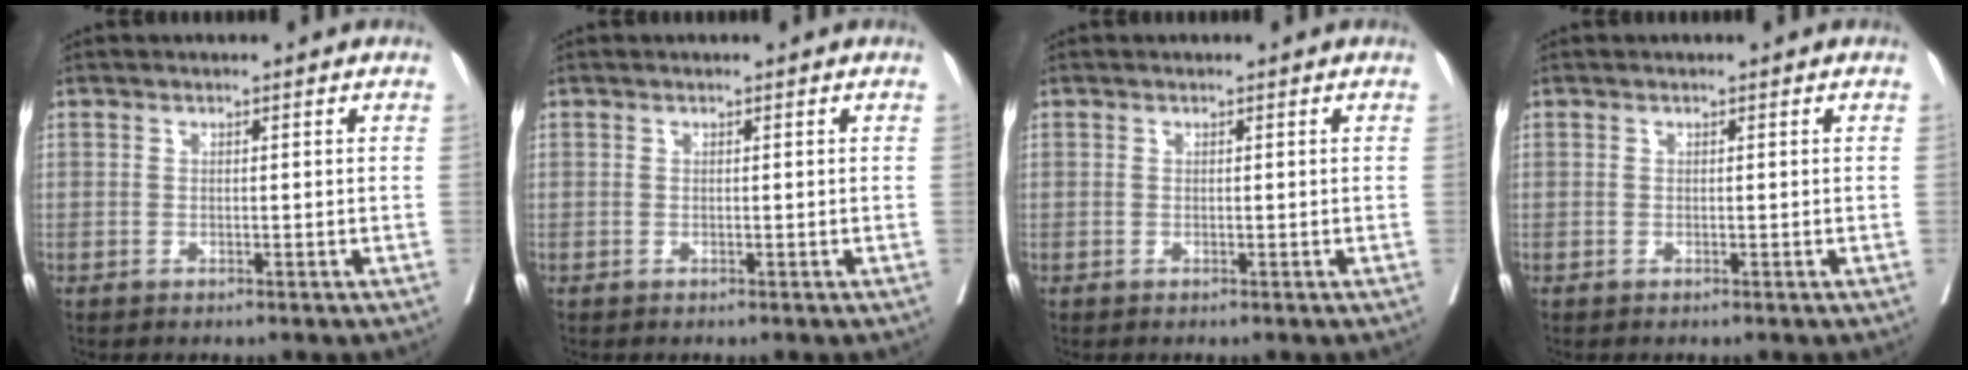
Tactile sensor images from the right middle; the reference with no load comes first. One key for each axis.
{"total": 0.0}
{"total": 0.0}
{"total": 0.0}